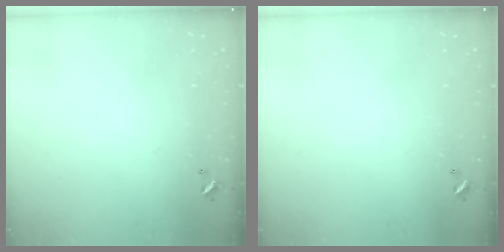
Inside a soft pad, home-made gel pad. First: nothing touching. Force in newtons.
{"total": 0.0}